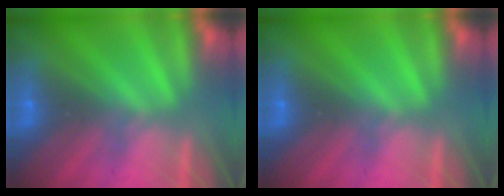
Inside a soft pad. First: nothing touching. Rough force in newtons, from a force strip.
{"total": 0.0}